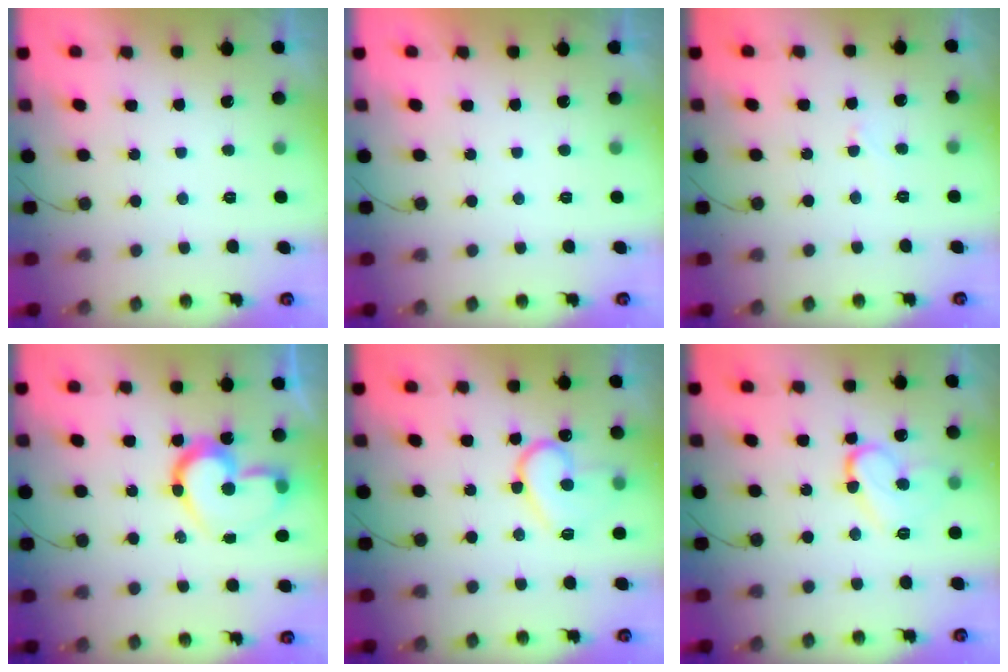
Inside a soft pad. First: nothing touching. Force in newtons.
{"total": 1.7, "press": 1.7, "slide": 0.0}
{"total": 2.6, "press": 2.5, "slide": 0.2}
{"total": 15.7, "press": 15.6, "slide": 0.9}
{"total": 14.5, "press": 14.5, "slide": 1.3}
{"total": 11.9, "press": 11.8, "slide": 1.3}